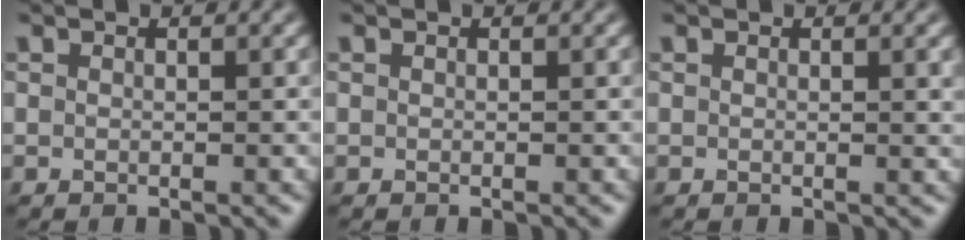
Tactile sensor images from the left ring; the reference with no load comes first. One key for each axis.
{"total": 0.0}
{"total": 1.4, "fx": 0.4, "fy": 0.4, "fz": 1.2, "tx": -0.010, "ty": 0.001, "tz": 0.003}